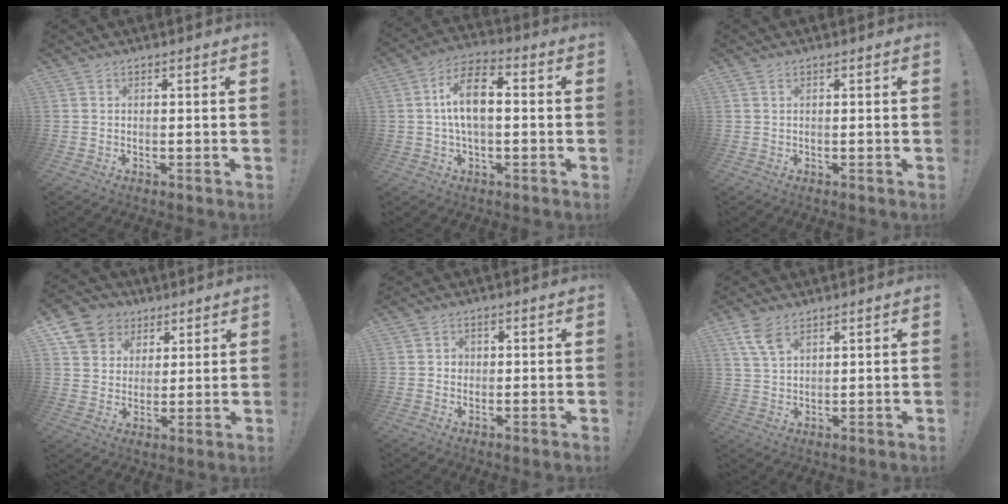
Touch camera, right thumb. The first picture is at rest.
{"total": 11.7, "force": [0.8, 5.8, 10.2], "torque": [-0.181, 0.014, 0.017]}
{"total": 0.8, "force": [0.4, 0.5, 0.5], "torque": [-0.010, 0.002, 0.008]}
{"total": 11.0, "force": [5.6, 9.0, 3.1], "torque": [-0.050, -0.033, 0.114]}
{"total": 1.8, "force": [0.2, 1.7, 0.6], "torque": [-0.010, 0.001, 0.001]}
{"total": 6.5, "force": [4.1, 3.0, 4.0], "torque": [-0.070, -0.019, 0.078]}